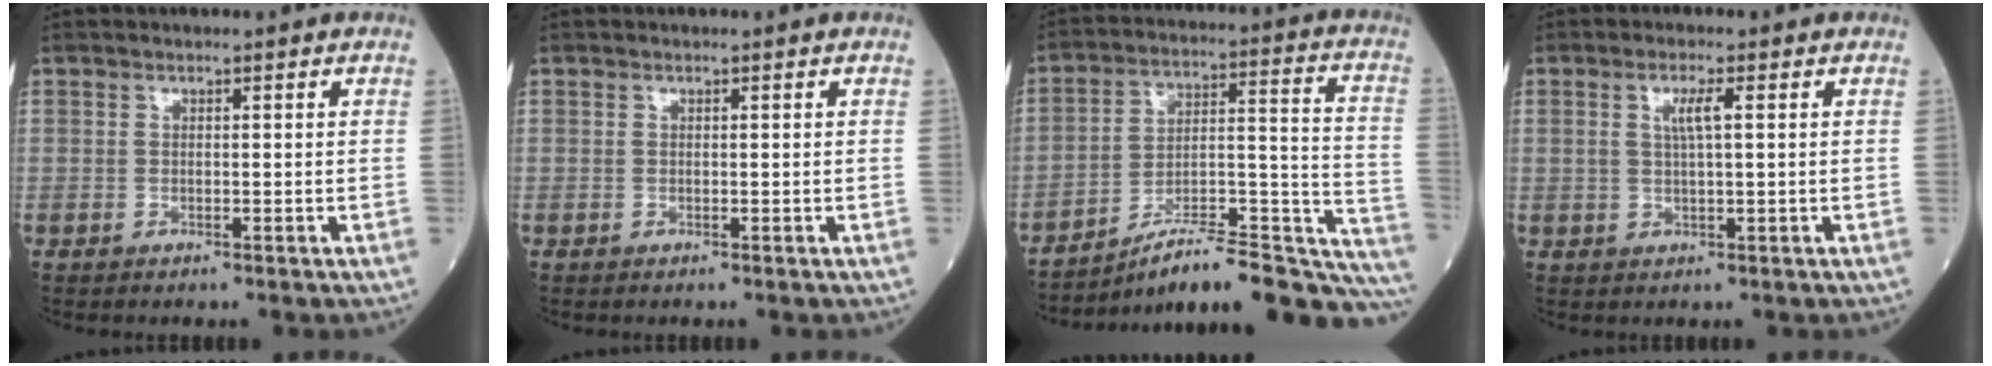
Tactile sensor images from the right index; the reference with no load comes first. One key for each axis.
{"total": 0.0}
{"total": 24.9, "fx": -22.0, "fy": 2.1, "fz": 11.4, "tx": -0.088, "ty": 0.030, "tz": -0.319}
{"total": 3.0, "fx": 0.8, "fy": 0.2, "fz": 2.9, "tx": -0.059, "ty": 0.001, "tz": 0.017}